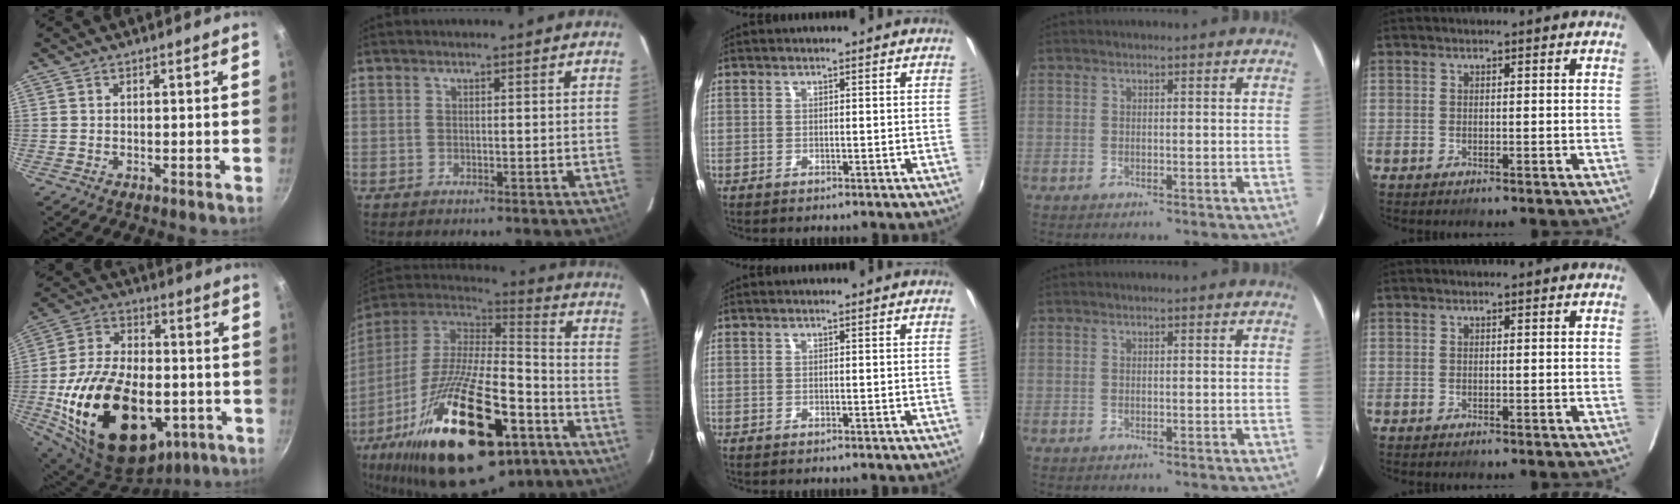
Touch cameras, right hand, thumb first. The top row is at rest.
{"thumb": {"total": 29.3, "force": [-7.3, 18.1, 21.8], "torque": [-0.368, 0.028, -0.101]}, "index": {"total": 33.4, "force": [-18.0, 13.0, 24.9], "torque": [-0.465, -0.031, -0.285]}}